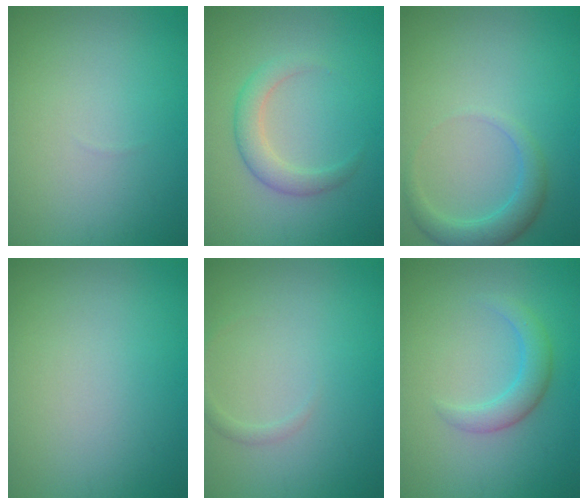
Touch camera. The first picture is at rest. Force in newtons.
{"total": 2.6, "press": 2.6, "slide": 0.1}
{"total": 2.6, "press": 2.6, "slide": 0.0}
{"total": 0.0}
{"total": 0.8, "press": 0.8, "slide": 0.0}
{"total": 2.6, "press": 2.6, "slide": 0.0}